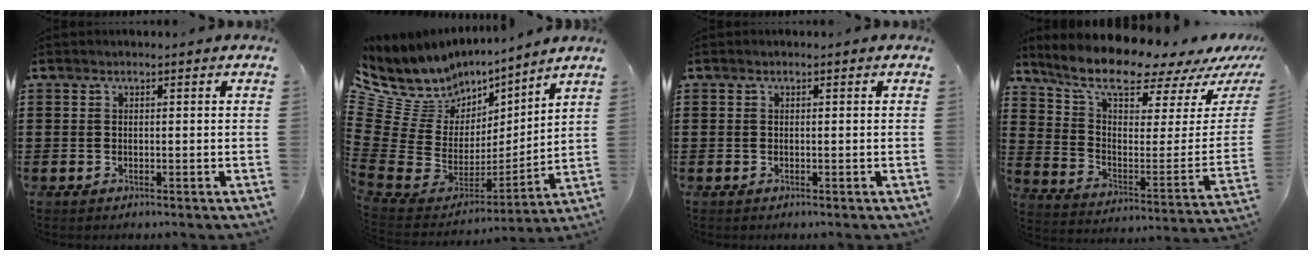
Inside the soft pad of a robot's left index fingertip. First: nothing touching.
{"total": 8.6, "force": [5.6, 6.3, 1.9], "torque": [-0.101, -0.060, 0.102]}
{"total": 0.0}
{"total": 10.5, "force": [9.1, 1.9, 4.9], "torque": [-0.122, -0.075, 0.154]}